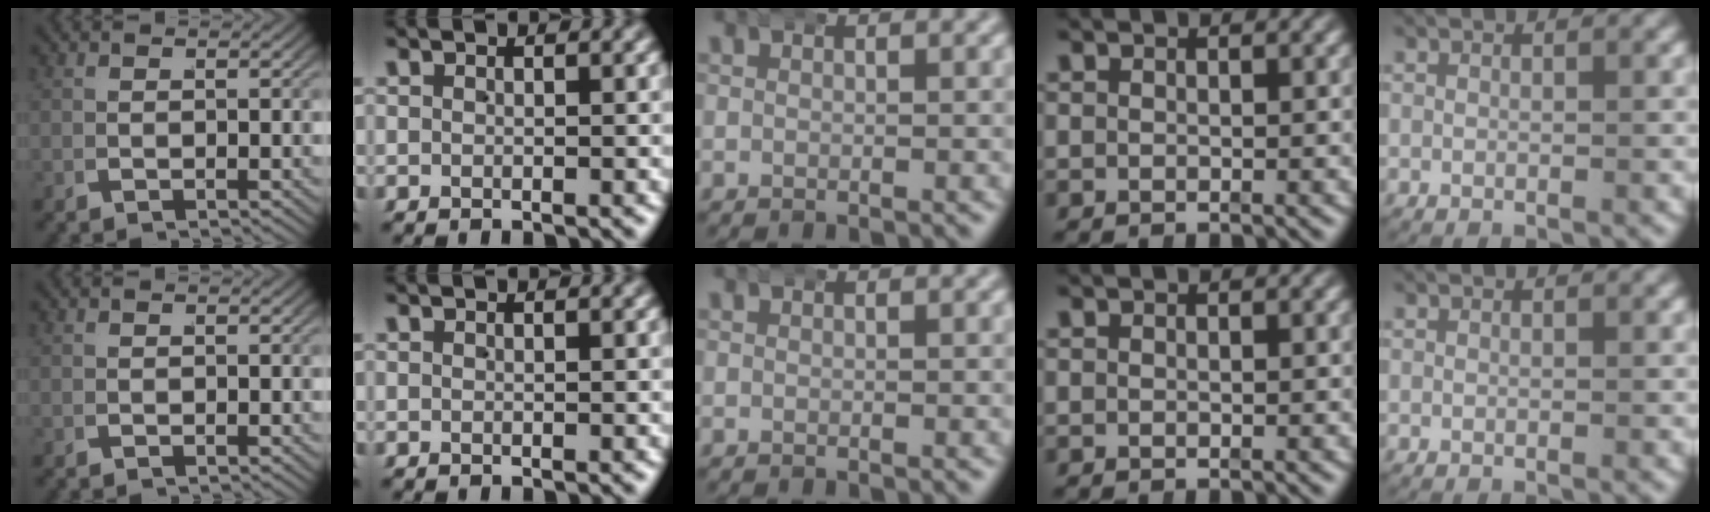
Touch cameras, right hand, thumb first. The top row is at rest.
{}